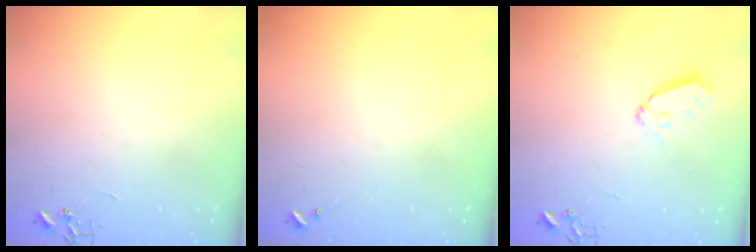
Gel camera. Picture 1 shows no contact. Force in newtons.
{"total": 0.0}
{"total": 6.9, "press": 6.9, "slide": 0.5}